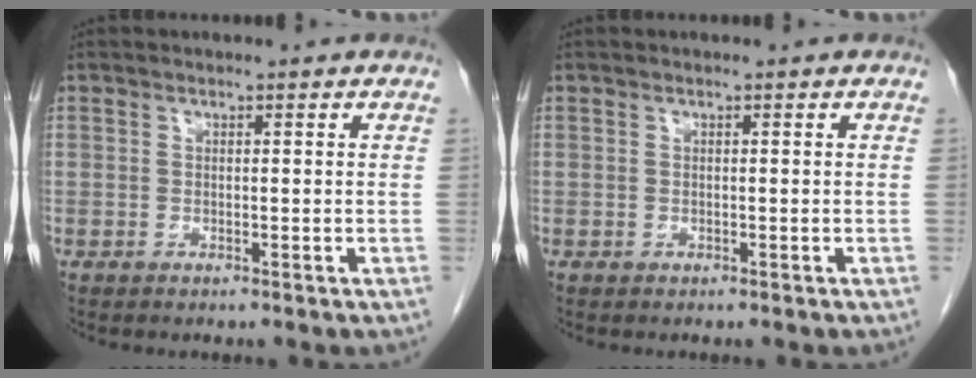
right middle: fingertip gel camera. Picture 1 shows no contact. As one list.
[{"total": 0.0}]